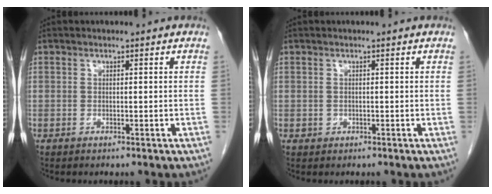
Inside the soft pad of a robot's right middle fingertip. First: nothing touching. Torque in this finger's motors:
{"motor_torque": [0.19, -0.01, 0.00, 0.00]}